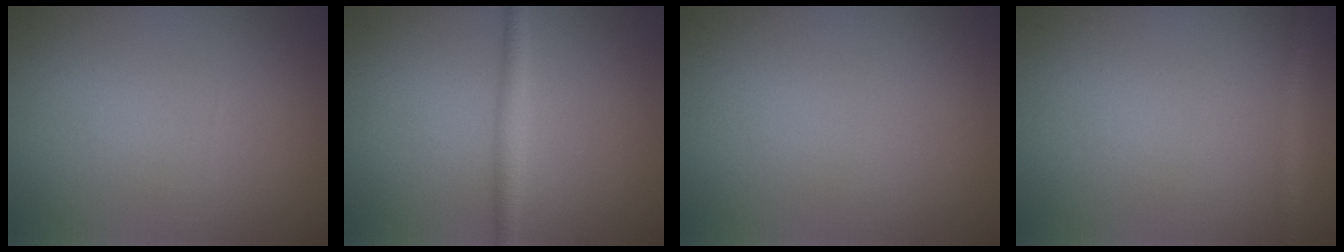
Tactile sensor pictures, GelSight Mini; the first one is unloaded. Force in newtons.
{"total": 2.0, "press": 2.0, "slide": 0.0}
{"total": 0.0}
{"total": 1.3, "press": 1.3, "slide": 0.1}